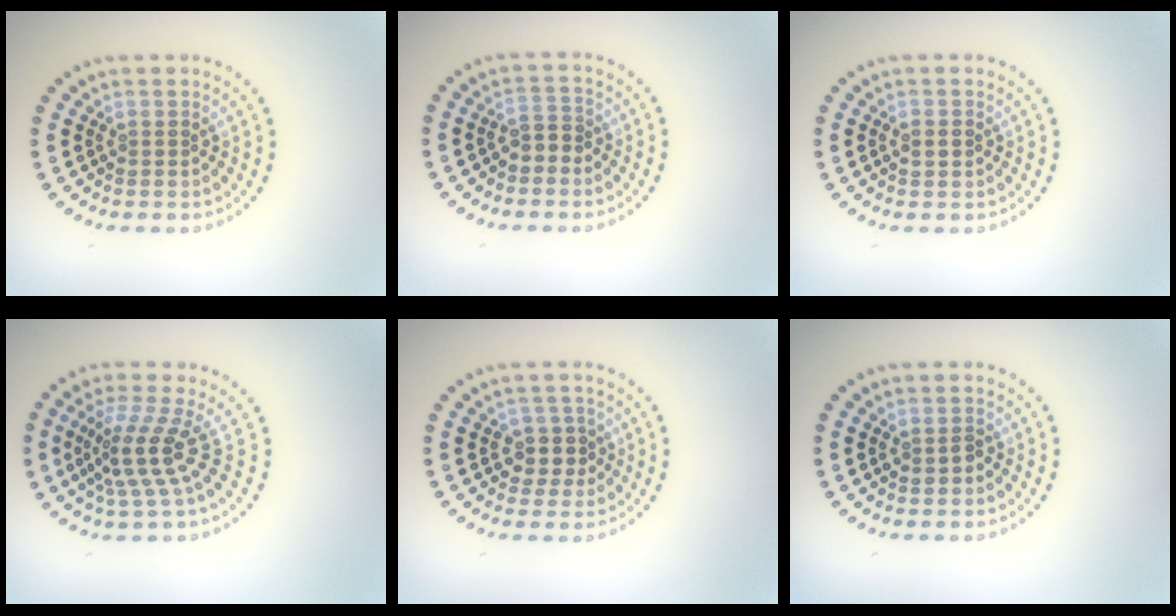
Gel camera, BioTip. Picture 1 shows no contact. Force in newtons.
{"total": 1.9, "press": 1.6, "slide": 1.0}
{"total": 1.4, "press": 1.4, "slide": 0.0}
{"total": 3.9, "press": 2.6, "slide": 2.8}
{"total": 2.4, "press": 2.0, "slide": 1.3}
{"total": 1.2, "press": 1.1, "slide": 0.1}